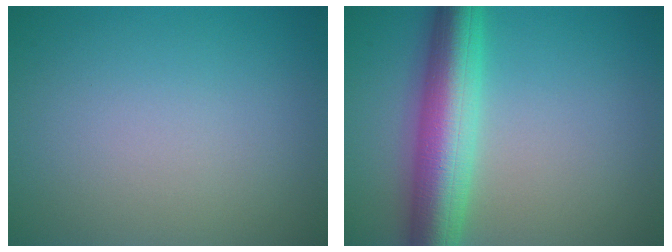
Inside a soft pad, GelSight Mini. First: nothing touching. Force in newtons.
{"total": 7.8, "press": 7.8, "slide": 0.3}